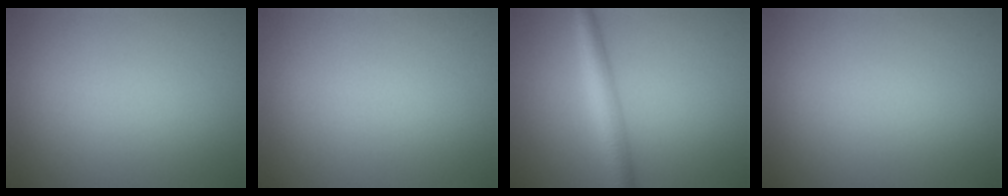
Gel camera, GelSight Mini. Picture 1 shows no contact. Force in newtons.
{"total": 0.0}
{"total": 3.8, "press": 3.8, "slide": 0.1}
{"total": 0.0}